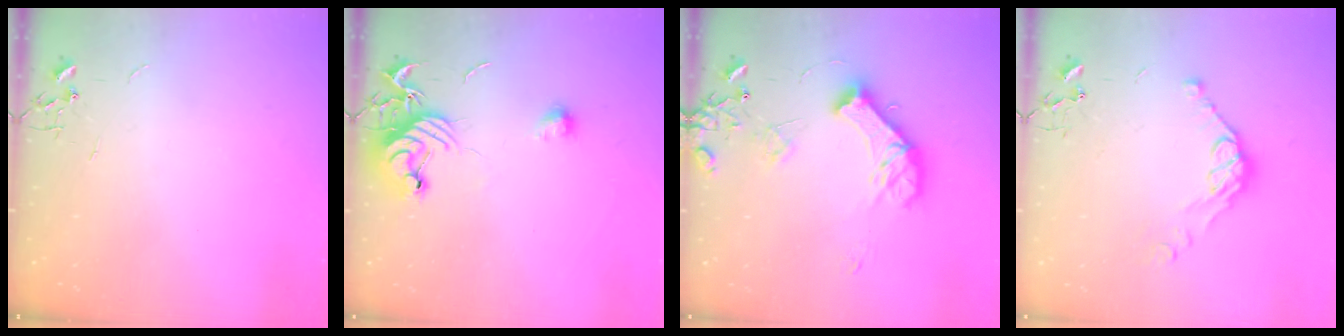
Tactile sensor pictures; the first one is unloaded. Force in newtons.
{"total": 12.1, "press": 12.1, "slide": 0.4}
{"total": 14.3, "press": 14.2, "slide": 2.0}
{"total": 9.6, "press": 9.5, "slide": 1.0}